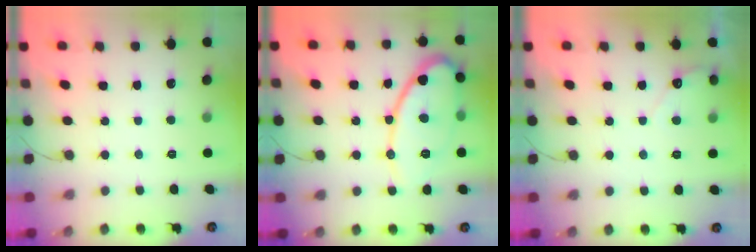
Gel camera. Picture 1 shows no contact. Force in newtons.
{"total": 15.3, "press": 15.2, "slide": 1.1}
{"total": 2.8, "press": 2.8, "slide": 0.1}